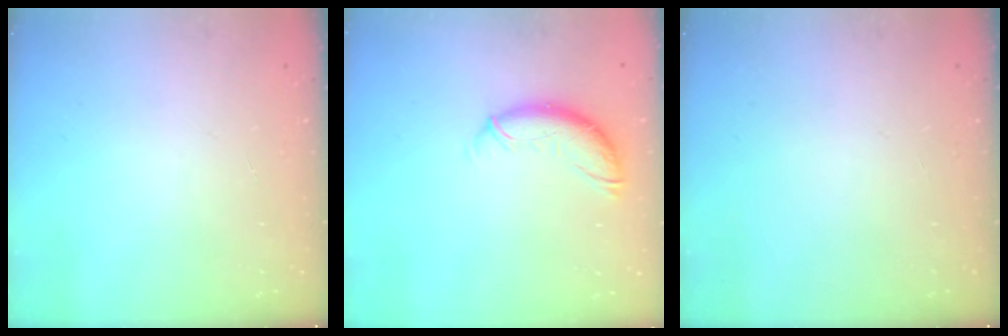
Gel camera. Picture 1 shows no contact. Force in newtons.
{"total": 10.3, "press": 10.2, "slide": 0.7}
{"total": 0.0}